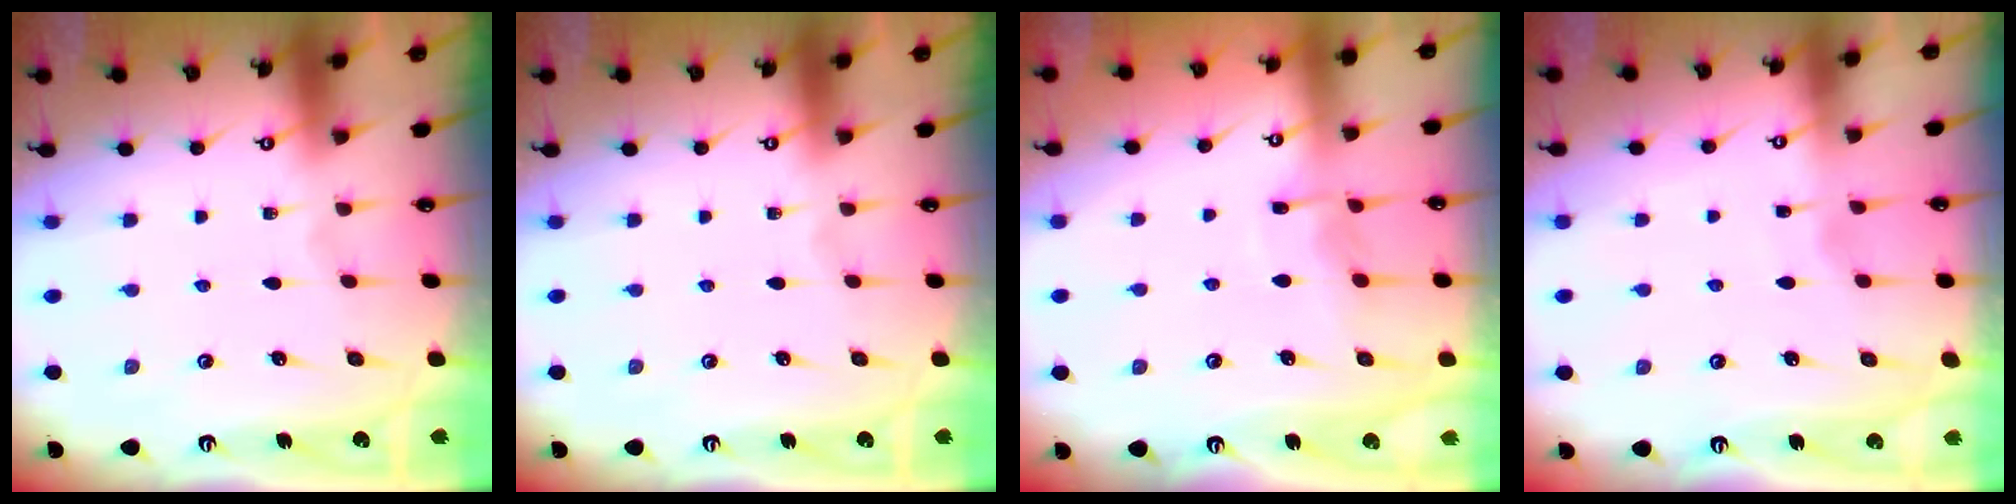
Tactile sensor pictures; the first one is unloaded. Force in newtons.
{"total": 0.0}
{"total": 6.1, "press": 6.0, "slide": 0.7}
{"total": 2.2, "press": 2.2, "slide": 0.3}